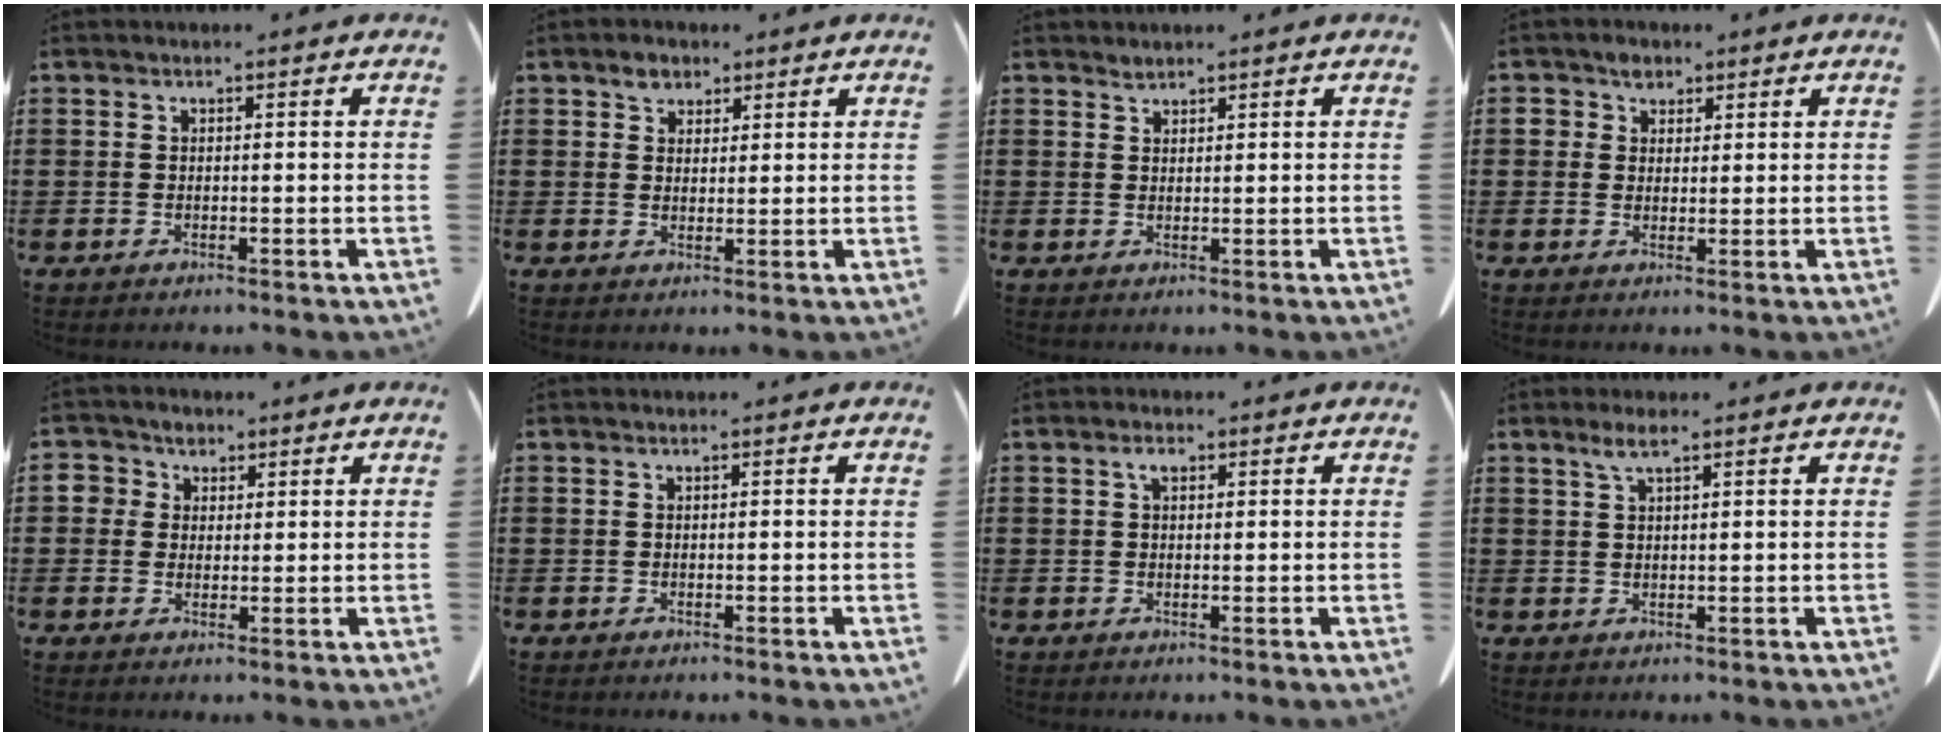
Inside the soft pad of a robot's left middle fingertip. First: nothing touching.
{"total": 2.7, "force": [1.9, 1.7, 0.8], "torque": [-0.014, 0.006, 0.034]}
{"total": 0.9, "force": [0.9, 0.2, 0.0], "torque": [-0.003, 0.000, 0.017]}
{"total": 2.9, "force": [1.8, 2.2, 0.7], "torque": [-0.014, 0.007, 0.031]}
{"total": 3.9, "force": [1.6, 3.5, 0.6], "torque": [-0.021, 0.011, 0.026]}
{"total": 0.0}
{"total": 1.7, "force": [0.6, 0.9, 1.3], "torque": [-0.029, 0.007, 0.010]}
{"total": 2.6, "force": [1.6, 0.5, 2.0], "torque": [-0.042, 0.004, 0.027]}